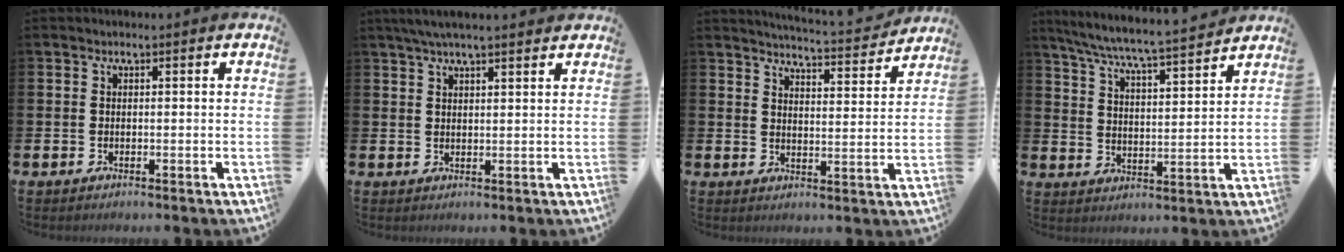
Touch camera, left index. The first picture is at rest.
{"total": 3.9, "force": [3.4, 0.4, 1.9], "torque": [-0.044, -0.002, 0.062]}
{"total": 4.9, "force": [4.9, -0.2, 0.5], "torque": [-0.013, -0.043, 0.080]}
{"total": 7.0, "force": [6.6, -0.1, 2.2], "torque": [-0.068, -0.050, 0.114]}